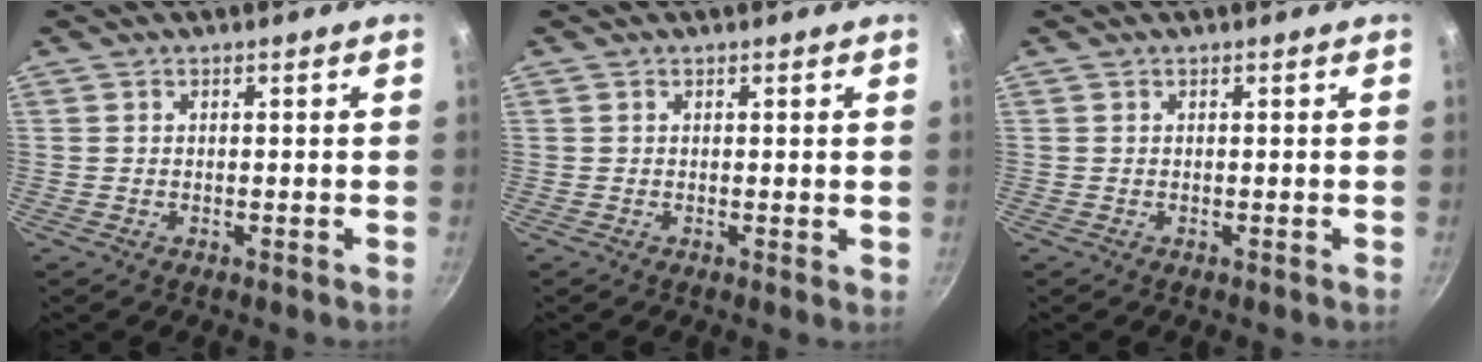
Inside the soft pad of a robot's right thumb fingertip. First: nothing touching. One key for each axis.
{"total": 0.9, "fx": 0.3, "fy": 0.4, "fz": 0.7, "tx": -0.010, "ty": 0.000, "tz": 0.003}
{"total": 0.0}